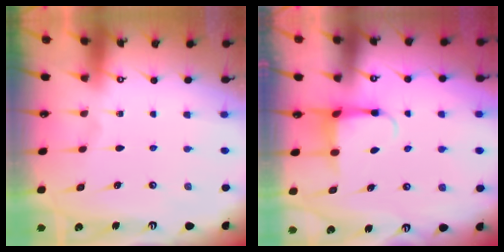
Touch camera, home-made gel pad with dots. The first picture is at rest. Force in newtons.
{"total": 3.9, "press": 3.8, "slide": 0.6}